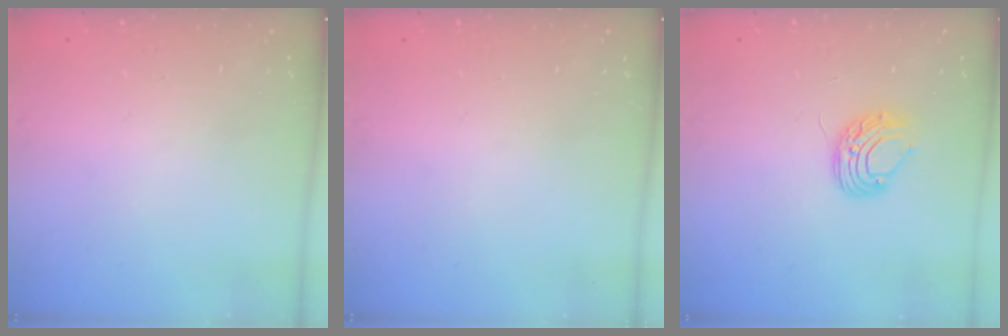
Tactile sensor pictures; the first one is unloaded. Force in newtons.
{"total": 0.0}
{"total": 7.5, "press": 7.4, "slide": 0.7}